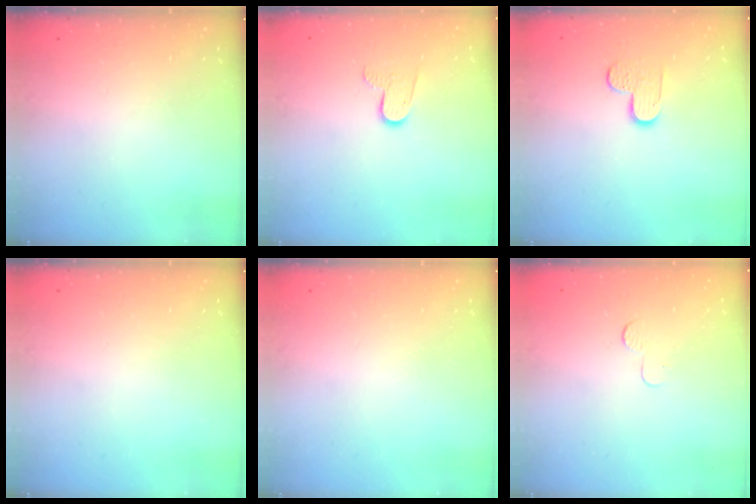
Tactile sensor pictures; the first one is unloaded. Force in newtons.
{"total": 7.6, "press": 7.6, "slide": 0.7}
{"total": 4.9, "press": 4.9, "slide": 0.2}
{"total": 0.0}
{"total": 0.0}
{"total": 2.3, "press": 2.3, "slide": 0.2}